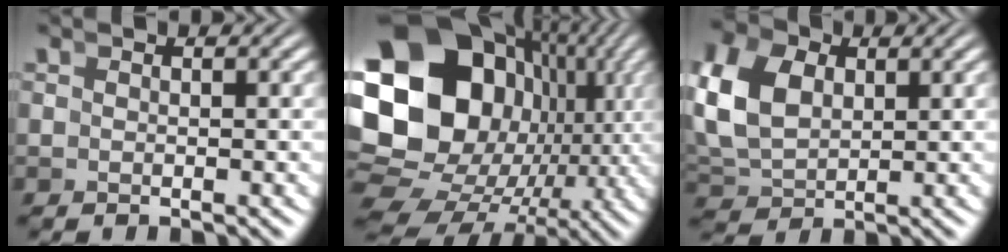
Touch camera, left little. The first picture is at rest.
{"total": 24.0, "force": [-0.6, 17.7, 16.1], "torque": [-0.305, -0.066, 0.007]}
{"total": 7.0, "force": [1.1, 5.5, 4.2], "torque": [-0.110, -0.013, 0.033]}